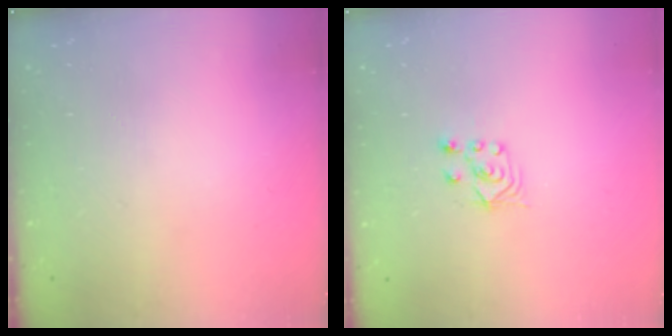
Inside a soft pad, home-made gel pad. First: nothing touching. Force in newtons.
{"total": 3.0, "press": 2.8, "slide": 0.9}